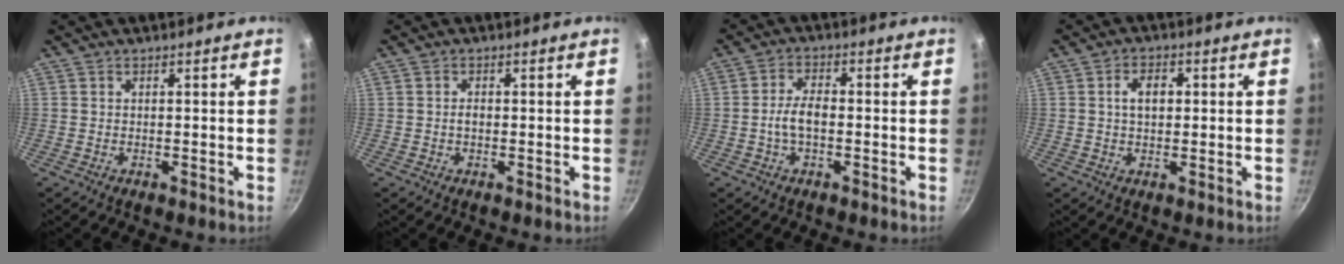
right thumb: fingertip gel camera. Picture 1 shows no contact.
{"total": 1.2, "force": [-0.1, 0.8, 0.9], "torque": [-0.015, 0.004, -0.003]}
{"total": 5.0, "force": [-0.9, 2.6, 4.2], "torque": [-0.076, 0.021, -0.021]}
{"total": 4.4, "force": [0.6, 2.9, 3.3], "torque": [-0.039, 0.010, 0.009]}